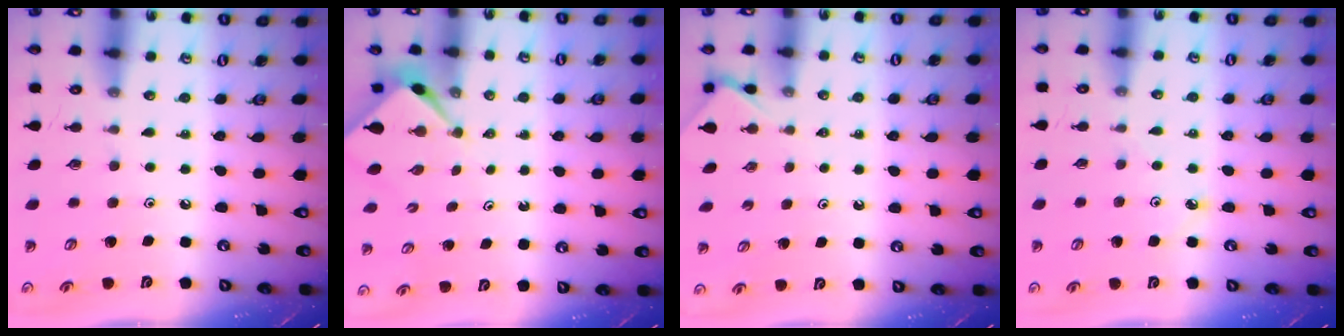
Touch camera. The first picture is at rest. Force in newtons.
{"total": 2.2, "press": 2.2, "slide": 0.2}
{"total": 3.4, "press": 3.3, "slide": 0.6}
{"total": 2.9, "press": 2.9, "slide": 0.3}